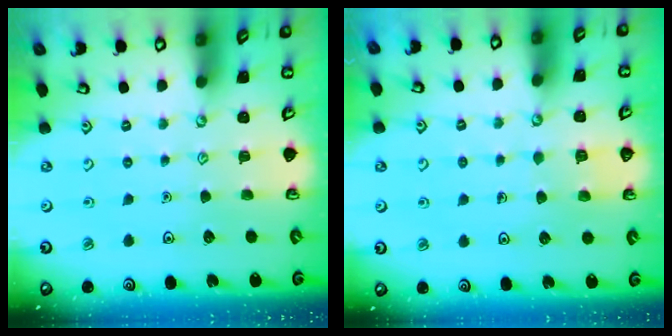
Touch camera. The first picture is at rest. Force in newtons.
{"total": 2.8, "press": 2.8, "slide": 0.3}